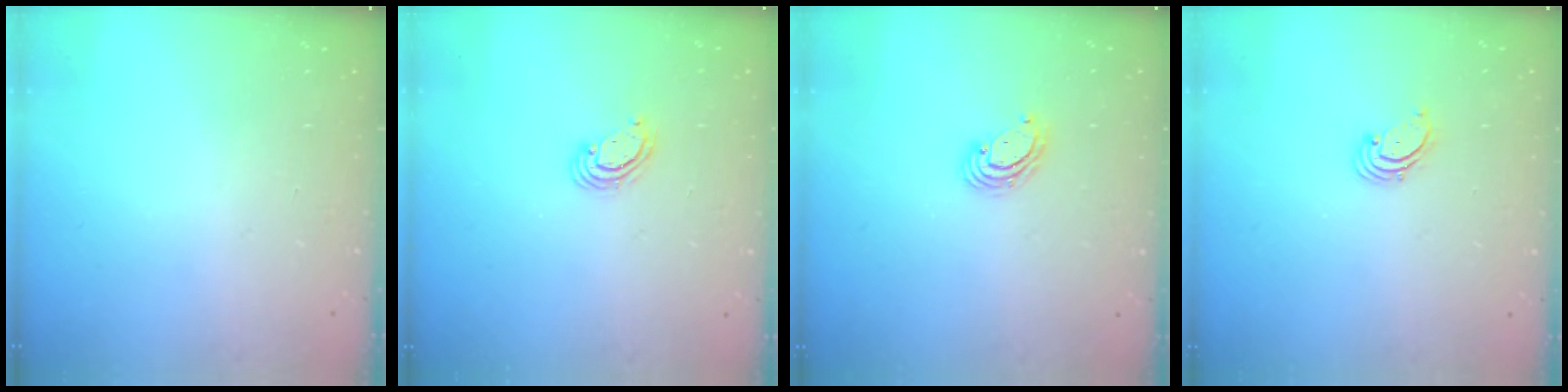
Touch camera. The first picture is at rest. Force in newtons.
{"total": 2.5, "press": 2.5, "slide": 0.2}
{"total": 3.9, "press": 3.9, "slide": 0.1}
{"total": 1.7, "press": 1.6, "slide": 0.2}